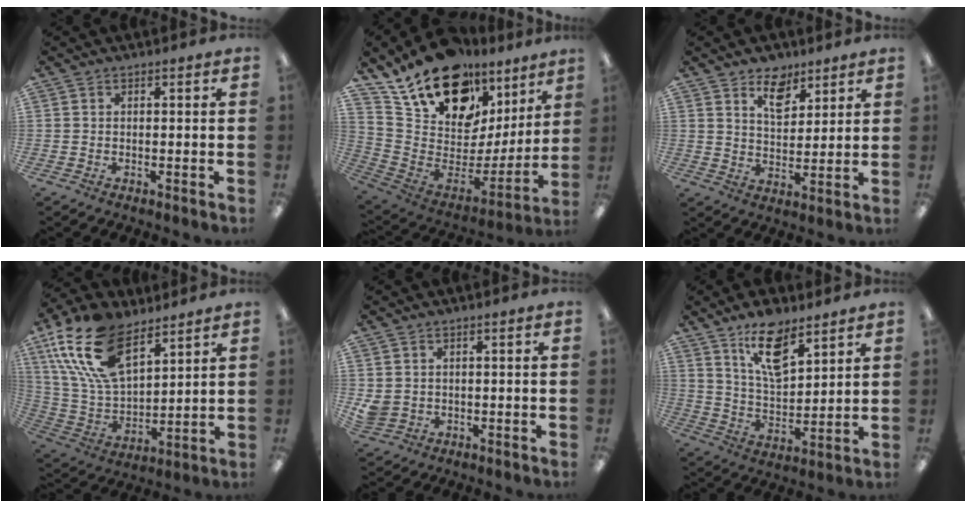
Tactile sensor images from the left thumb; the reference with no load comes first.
{"total": 20.9, "force": [15.2, 10.6, 9.7], "torque": [-0.172, -0.109, 0.280]}
{"total": 8.0, "force": [5.7, 4.4, 3.6], "torque": [-0.041, -0.030, 0.099]}
{"total": 20.8, "force": [11.5, 11.2, 13.2], "torque": [-0.303, -0.046, 0.207]}
{"total": 2.9, "force": [0.4, 2.7, 0.9], "torque": [-0.020, 0.000, 0.011]}
{"total": 12.5, "force": [8.5, 5.2, 7.6], "torque": [-0.127, -0.043, 0.151]}